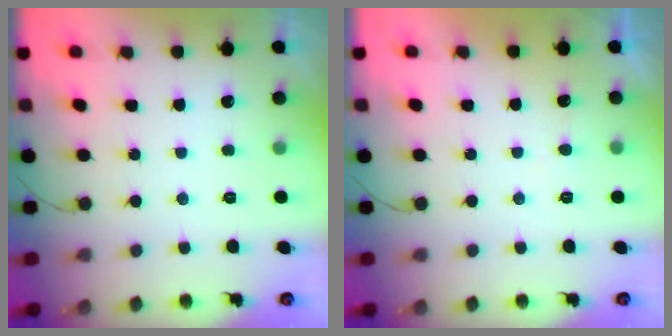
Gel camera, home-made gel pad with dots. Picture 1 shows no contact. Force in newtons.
{"total": 4.1, "press": 4.1, "slide": 0.3}